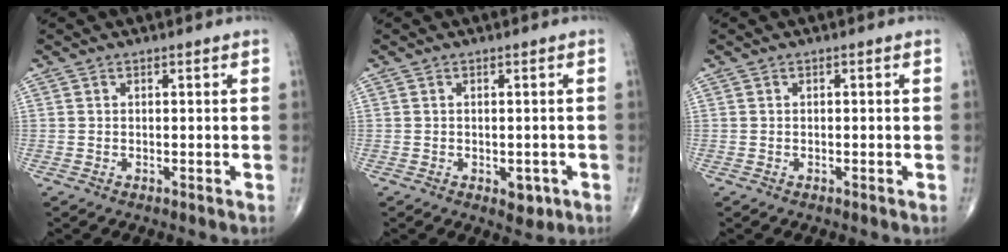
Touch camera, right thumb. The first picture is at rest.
{"total": 2.9, "force": [-1.1, 1.7, 2.0], "torque": [-0.010, 0.000, -0.008]}
{"total": 0.0}